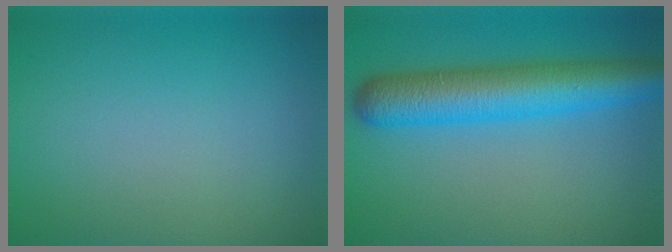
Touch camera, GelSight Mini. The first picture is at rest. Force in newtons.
{"total": 7.8, "press": 7.8, "slide": 0.1}